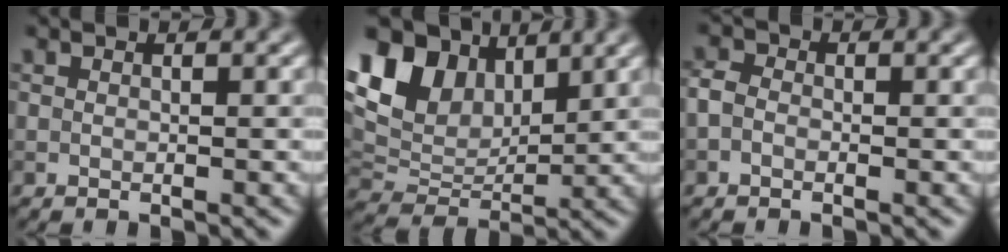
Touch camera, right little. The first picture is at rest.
{"total": 10.0, "force": [4.9, 6.3, 6.1], "torque": [-0.135, 0.012, 0.088]}
{"total": 1.5, "force": [-0.6, 1.1, 0.8], "torque": [-0.014, 0.004, -0.019]}